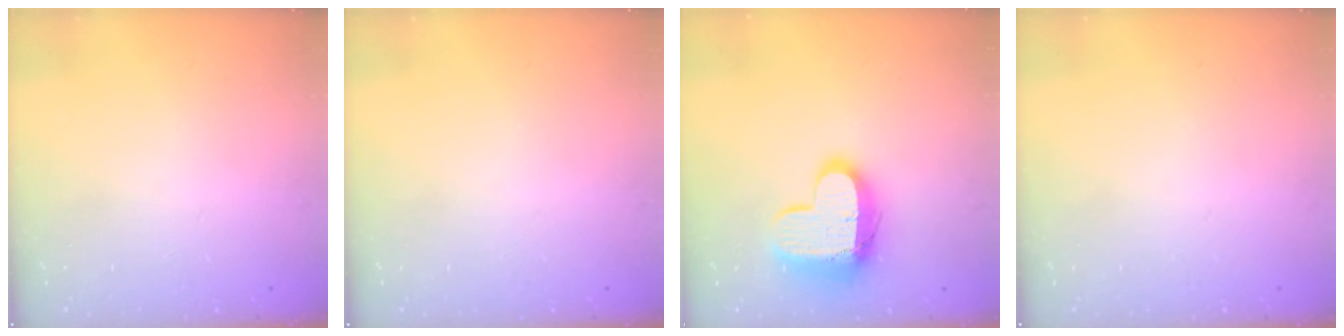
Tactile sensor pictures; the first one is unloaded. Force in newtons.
{"total": 0.0}
{"total": 14.1, "press": 14.1, "slide": 1.1}
{"total": 0.0}